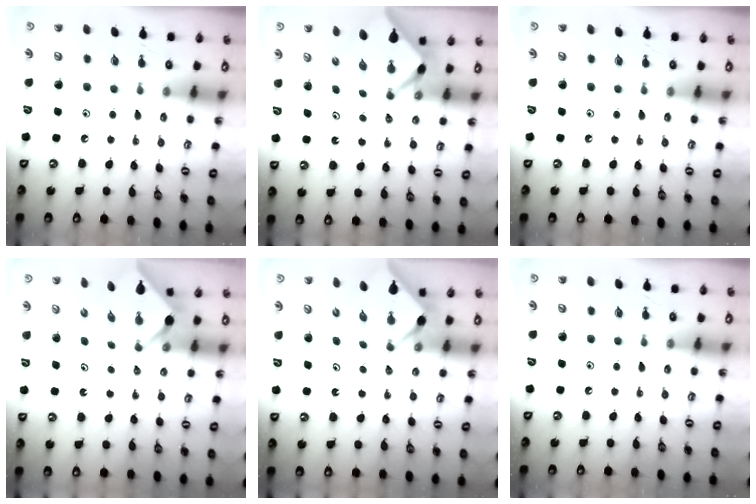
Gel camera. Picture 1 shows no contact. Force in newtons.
{"total": 2.6, "press": 2.5, "slide": 0.3}
{"total": 0.0}
{"total": 2.5, "press": 2.5, "slide": 0.3}
{"total": 2.9, "press": 2.9, "slide": 0.4}
{"total": 0.0}